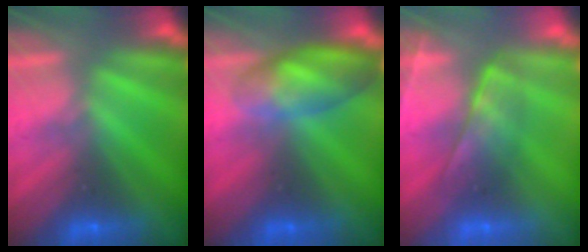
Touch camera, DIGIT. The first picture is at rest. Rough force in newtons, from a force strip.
{"total": 4.8}
{"total": 4.1}